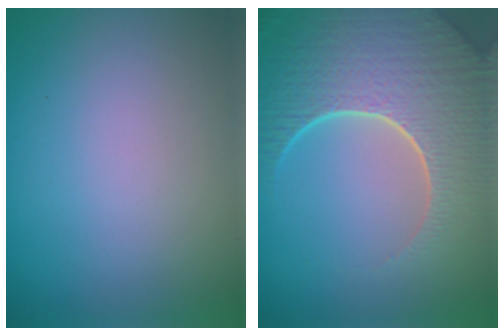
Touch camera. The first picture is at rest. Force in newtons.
{"total": 9.3, "press": 6.6, "slide": 6.6}